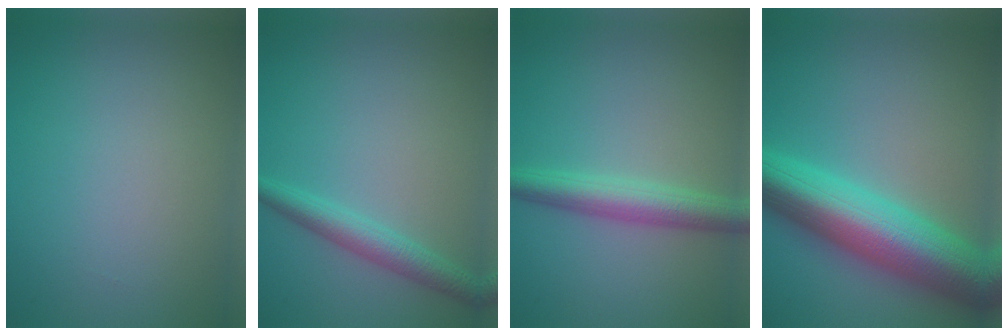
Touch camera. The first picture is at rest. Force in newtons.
{"total": 2.8, "press": 2.8, "slide": 0.1}
{"total": 4.0, "press": 4.0, "slide": 0.1}
{"total": 11.4, "press": 11.4, "slide": 0.2}